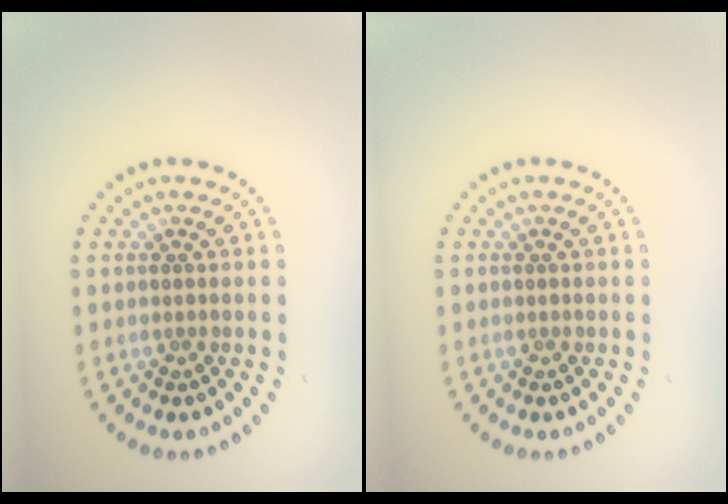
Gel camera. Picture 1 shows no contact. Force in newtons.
{"total": 0.0}